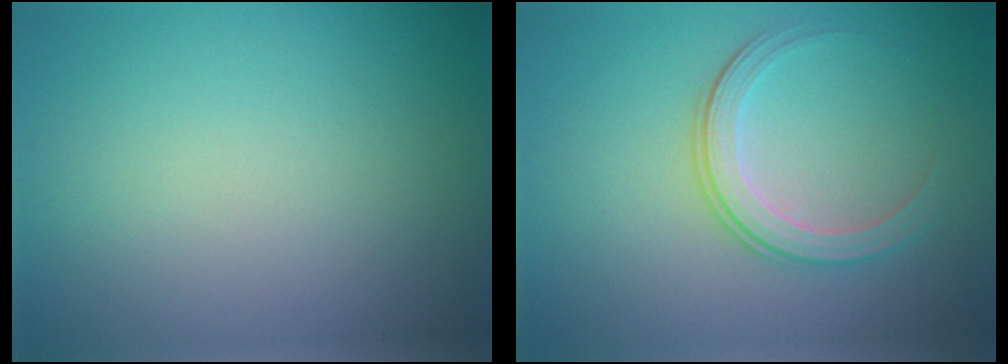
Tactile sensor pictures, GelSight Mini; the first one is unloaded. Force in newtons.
{"total": 3.0, "press": 2.6, "slide": 1.5}